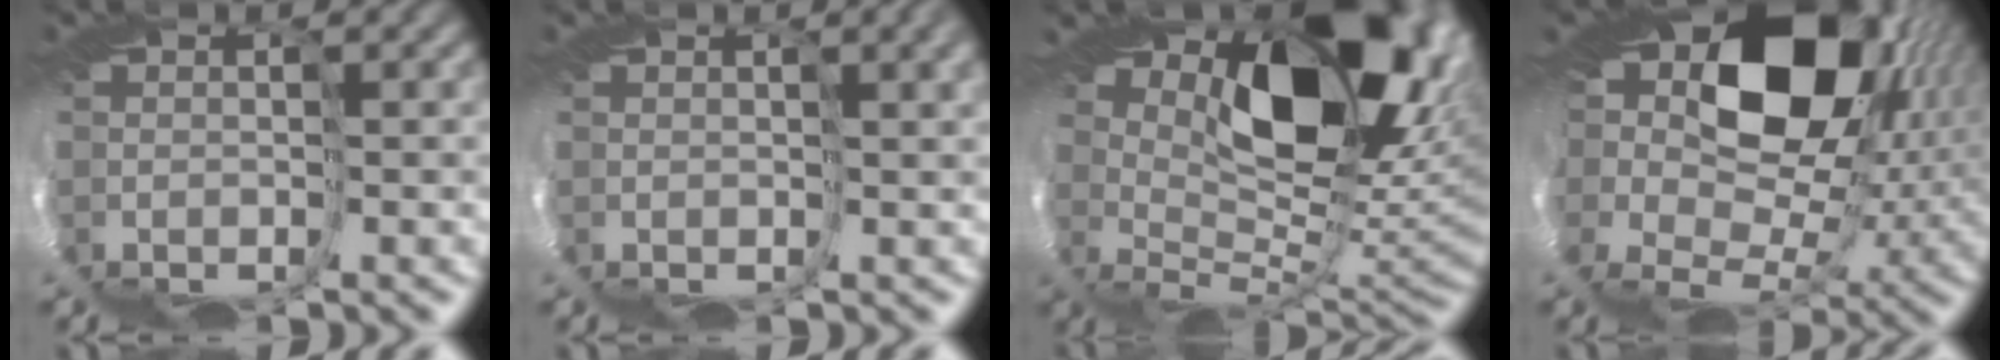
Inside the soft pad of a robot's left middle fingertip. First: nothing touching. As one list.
[{"total": 2.8, "force": [1.3, 0.0, 2.5], "torque": [-0.046, 0.003, 0.032]}, {"total": 11.4, "force": [6.7, 4.8, 7.9], "torque": [-0.108, -0.020, 0.132]}, {"total": 13.9, "force": [8.1, 7.1, 8.8], "torque": [-0.169, -0.005, 0.157]}]